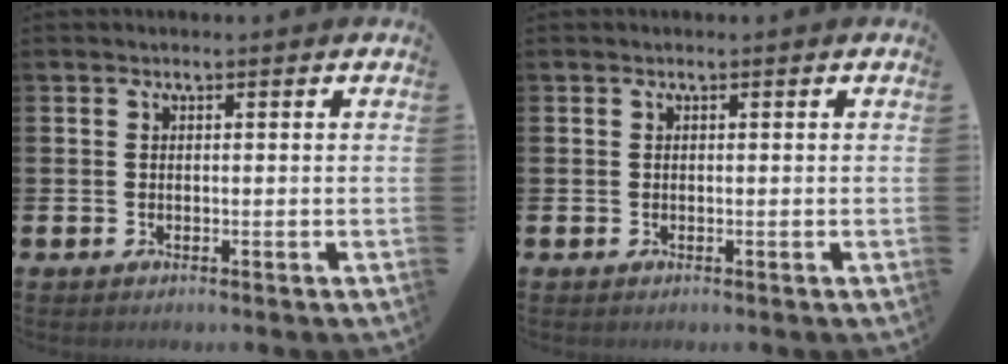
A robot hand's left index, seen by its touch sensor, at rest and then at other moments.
{"total": 0.0}